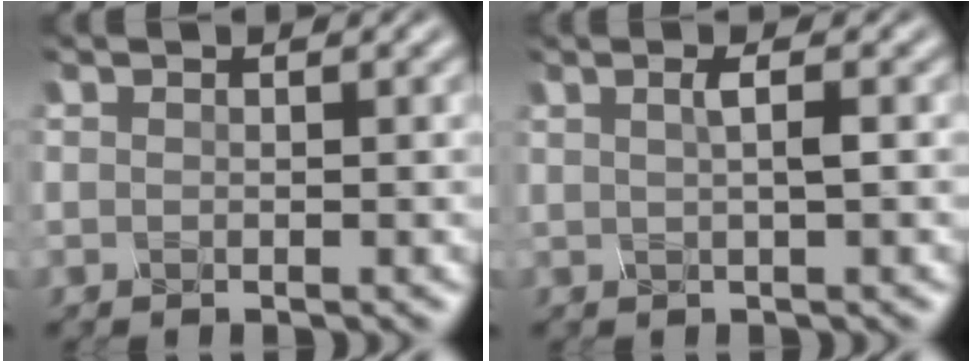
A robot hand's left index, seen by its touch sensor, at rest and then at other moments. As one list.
[{"total": 1.3, "force": [0.0, 0.3, 1.3], "torque": [-0.016, 0.002, -0.001]}]